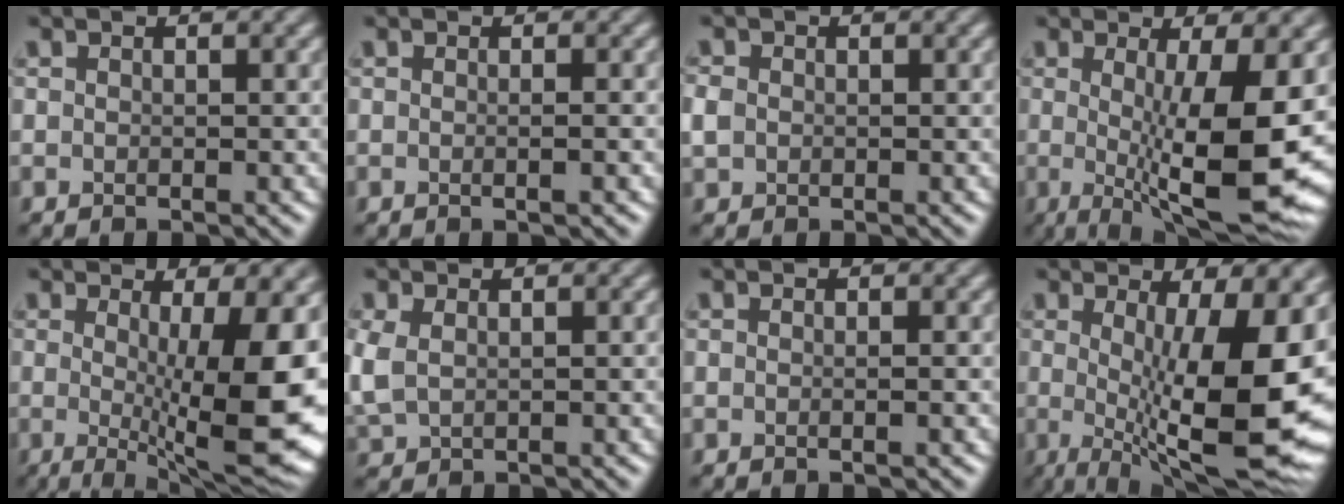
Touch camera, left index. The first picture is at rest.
{"total": 1.3, "force": [0.1, 0.7, 1.1], "torque": [0.013, 0.004, -0.010]}
{"total": 1.2, "force": [0.2, 1.1, 0.2], "torque": [-0.003, 0.002, -0.002]}
{"total": 11.3, "force": [-0.6, 2.8, 10.9], "torque": [-0.156, -0.023, -0.003]}
{"total": 11.2, "force": [-0.3, 2.7, 10.9], "torque": [-0.142, -0.017, -0.002]}
{"total": 2.4, "force": [0.6, 1.7, 1.5], "torque": [-0.055, 0.001, 0.017]}
{"total": 0.6, "force": [0.0, 0.3, 0.6], "torque": [0.004, 0.004, -0.001]}
{"total": 14.2, "force": [-0.1, 4.1, 13.6], "torque": [-0.178, -0.009, 0.004]}